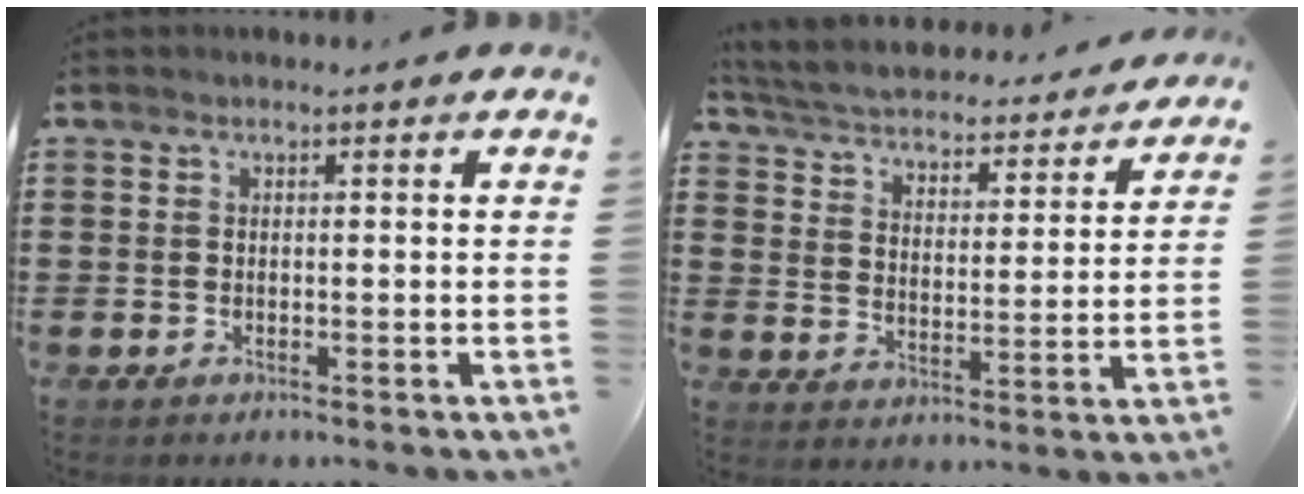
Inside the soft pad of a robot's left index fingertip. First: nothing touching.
{"total": 3.3, "force": [3.3, 0.2, 0.1], "torque": [-0.025, -0.030, 0.048]}